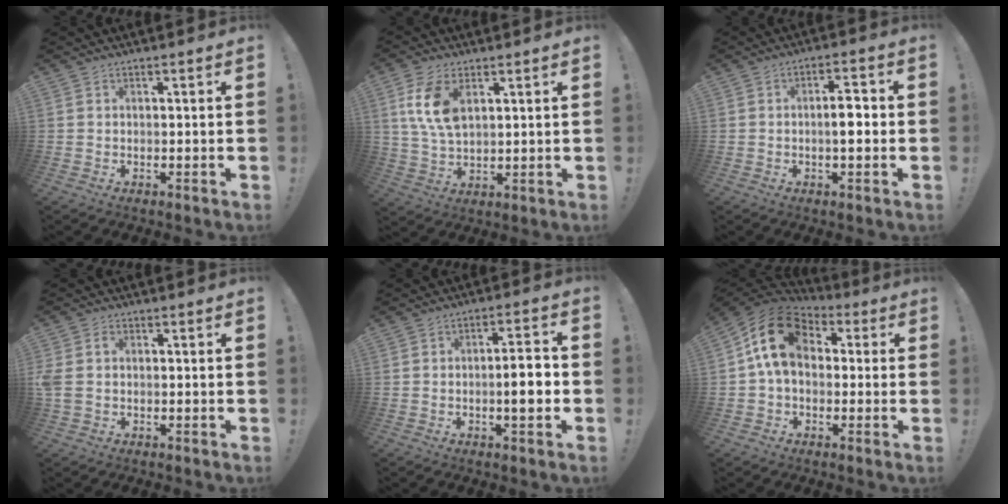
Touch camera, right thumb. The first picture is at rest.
{"total": 10.9, "force": [4.4, 6.2, 7.9], "torque": [-0.161, -0.008, 0.080]}
{"total": 5.5, "force": [-0.7, 1.9, 5.1], "torque": [-0.077, 0.005, -0.018]}
{"total": 3.2, "force": [-0.2, 2.3, 2.2], "torque": [-0.052, 0.010, -0.002]}
{"total": 7.4, "force": [-1.7, 1.8, 7.0], "torque": [-0.098, 0.003, -0.031]}
{"total": 16.3, "force": [4.1, 11.1, 11.3], "torque": [-0.185, 0.009, 0.076]}